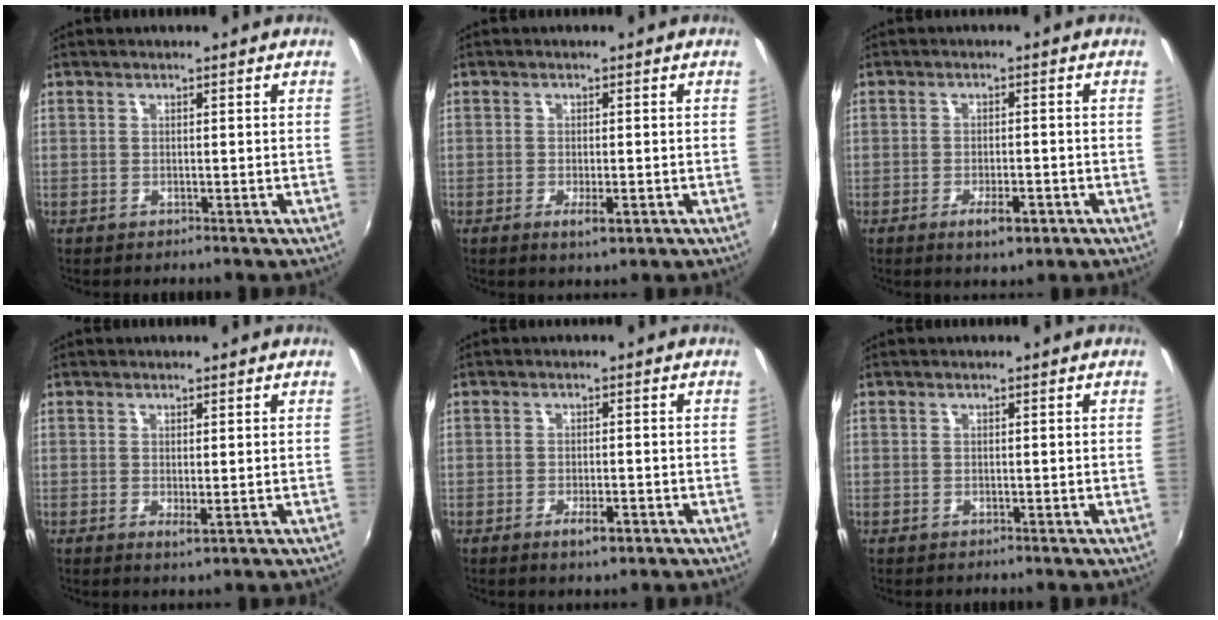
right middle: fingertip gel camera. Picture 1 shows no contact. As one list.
[{"total": 3.0, "force": [-1.2, 0.8, 2.6], "torque": [-0.049, -0.008, -0.017]}, {"total": 4.7, "force": [-2.4, 1.5, 3.7], "torque": [-0.078, -0.008, -0.035]}, {"total": 1.5, "force": [0.2, 0.1, 1.5], "torque": [-0.026, -0.004, 0.003]}, {"total": 3.4, "force": [-1.8, 0.9, 2.7], "torque": [-0.056, -0.005, -0.028]}, {"total": 0.0}]